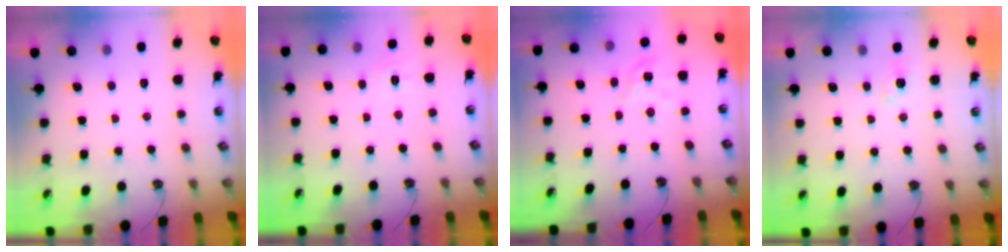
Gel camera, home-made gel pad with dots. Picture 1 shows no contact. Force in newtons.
{"total": 2.9, "press": 2.9, "slide": 0.3}
{"total": 2.5, "press": 2.5, "slide": 0.2}
{"total": 4.0, "press": 4.0, "slide": 0.6}